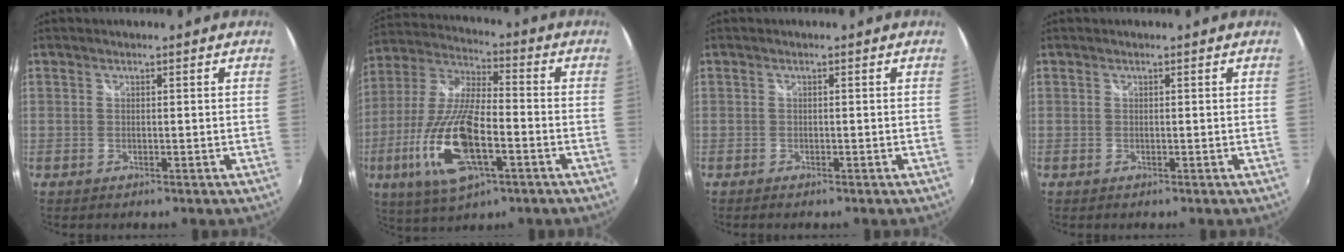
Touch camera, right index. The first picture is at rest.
{"total": 18.4, "force": [-6.4, 6.2, 16.1], "torque": [-0.343, -0.022, -0.123]}
{"total": 1.0, "force": [-0.8, 0.3, 0.5], "torque": [-0.012, -0.004, -0.014]}
{"total": 0.0}